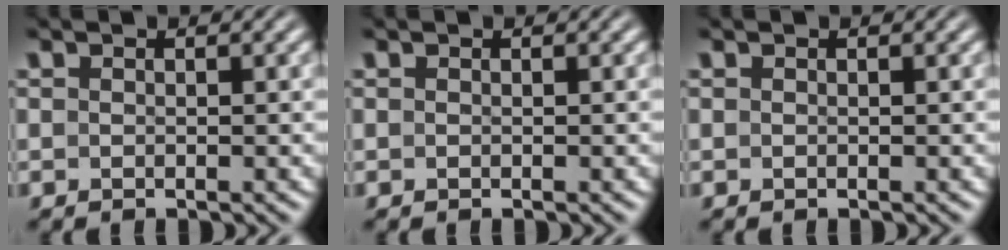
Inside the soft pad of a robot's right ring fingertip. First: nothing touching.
{"total": 0.0}
{"total": 0.0}